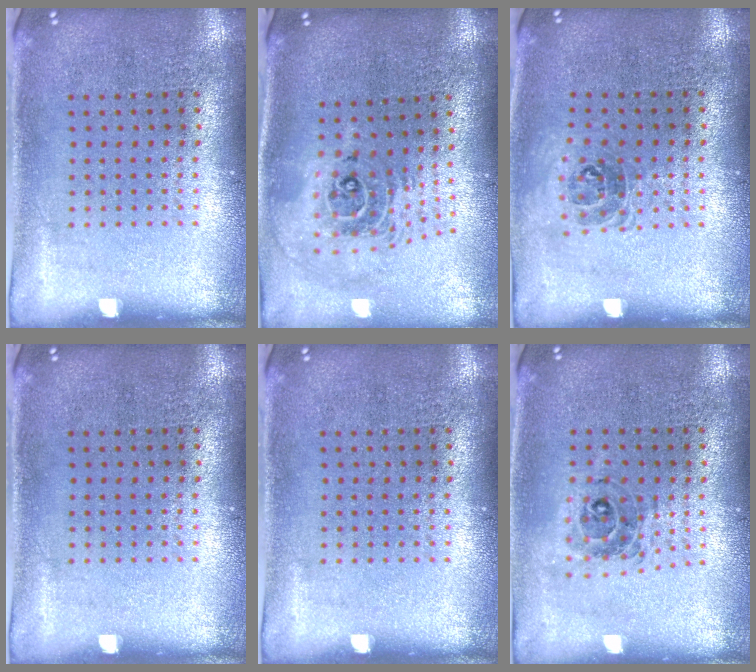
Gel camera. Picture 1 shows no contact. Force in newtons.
{"total": 2.2, "press": 1.6, "slide": 1.5}
{"total": 1.1, "press": 0.9, "slide": 0.5}
{"total": 0.0}
{"total": 0.0}
{"total": 0.8, "press": 0.8, "slide": 0.1}